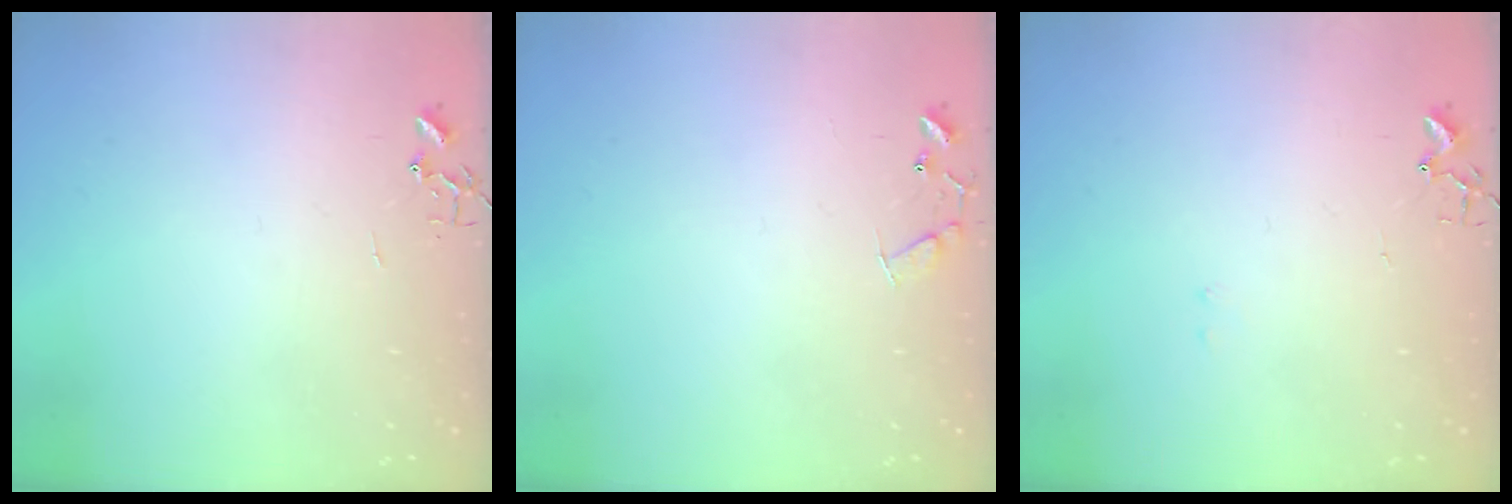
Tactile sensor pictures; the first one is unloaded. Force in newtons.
{"total": 8.1, "press": 8.1, "slide": 0.5}
{"total": 6.8, "press": 6.8, "slide": 0.6}